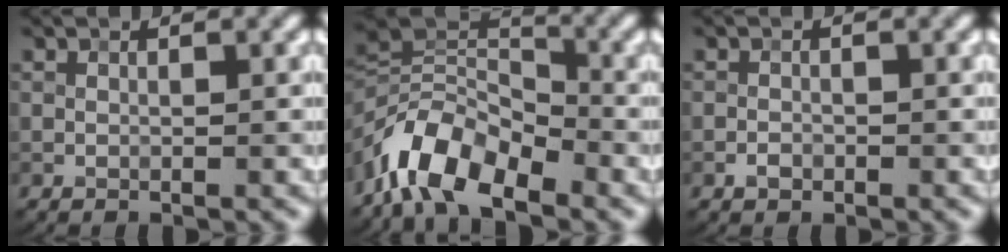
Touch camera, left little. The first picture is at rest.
{"total": 8.3, "force": [-5.4, 3.7, 5.1], "torque": [-0.092, 0.010, -0.115]}
{"total": 0.8, "force": [-0.6, 0.5, 0.1], "torque": [0.004, -0.002, -0.015]}